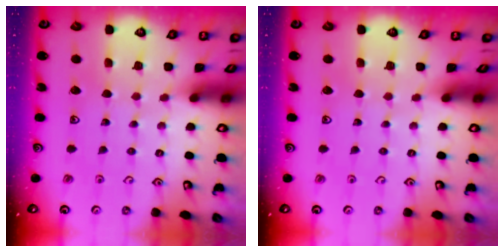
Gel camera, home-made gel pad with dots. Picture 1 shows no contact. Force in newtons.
{"total": 0.0}